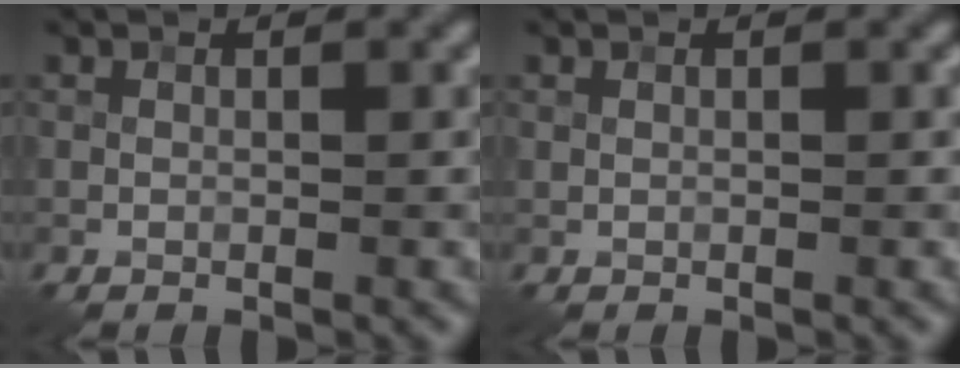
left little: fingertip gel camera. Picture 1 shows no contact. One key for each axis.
{"total": 0.0}